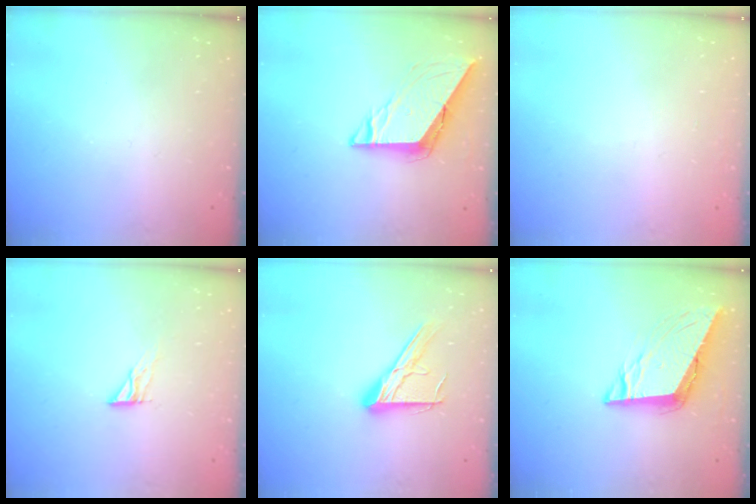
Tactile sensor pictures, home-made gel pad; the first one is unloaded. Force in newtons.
{"total": 8.0, "press": 8.0, "slide": 0.5}
{"total": 0.9, "press": 0.9, "slide": 0.0}
{"total": 4.5, "press": 4.4, "slide": 0.4}
{"total": 13.9, "press": 13.8, "slide": 1.3}
{"total": 9.8, "press": 9.3, "slide": 3.1}